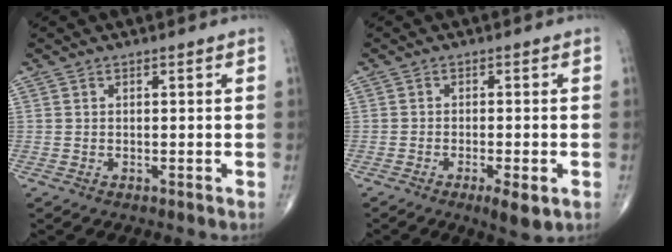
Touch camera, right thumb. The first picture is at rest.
{"total": 5.0, "force": [-2.2, 1.3, 4.3], "torque": [-0.067, -0.006, -0.031]}